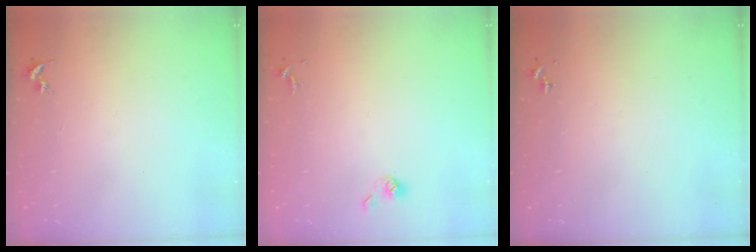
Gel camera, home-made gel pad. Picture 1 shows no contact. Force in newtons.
{"total": 4.2, "press": 4.0, "slide": 1.1}
{"total": 0.0}